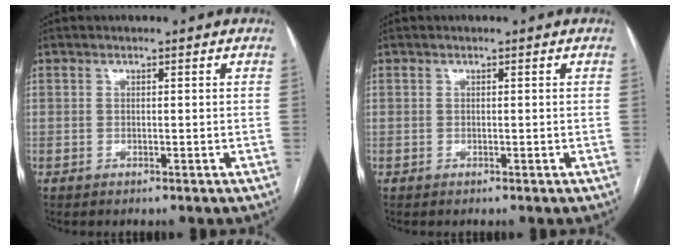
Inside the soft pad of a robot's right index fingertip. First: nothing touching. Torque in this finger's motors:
{"motor_torque": [0.00, 0.00, 0.00, 0.00]}